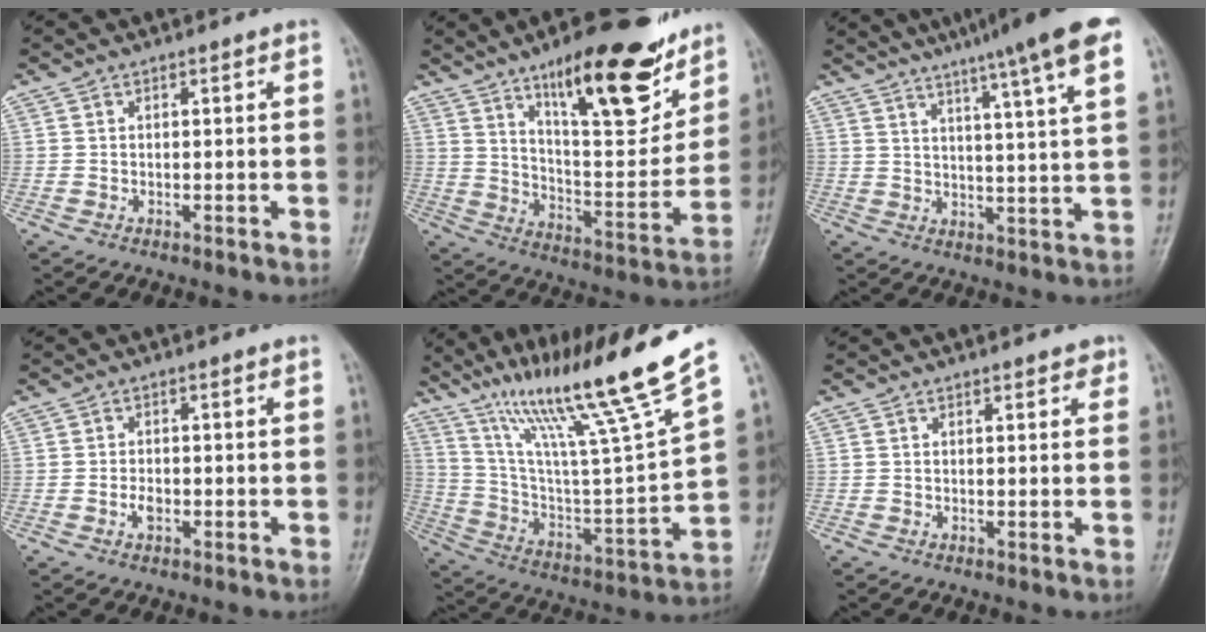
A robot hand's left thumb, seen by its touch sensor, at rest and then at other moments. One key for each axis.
{"total": 21.7, "fx": 13.9, "fy": 6.6, "fz": 15.3, "tx": -0.185, "ty": -0.077, "tz": 0.223}
{"total": 15.5, "fx": 10.4, "fy": 0.4, "fz": 11.5, "tx": -0.163, "ty": -0.025, "tz": 0.131}
{"total": 1.7, "fx": -0.5, "fy": 1.1, "fz": 1.3, "tx": -0.020, "ty": 0.001, "tz": -0.009}
{"total": 25.7, "fx": 17.1, "fy": 1.5, "fz": 19.2, "tx": -0.301, "ty": -0.051, "tz": 0.301}
{"total": 1.9, "fx": 1.5, "fy": 0.9, "fz": 0.7, "tx": 0.007, "ty": -0.004, "tz": 0.013}